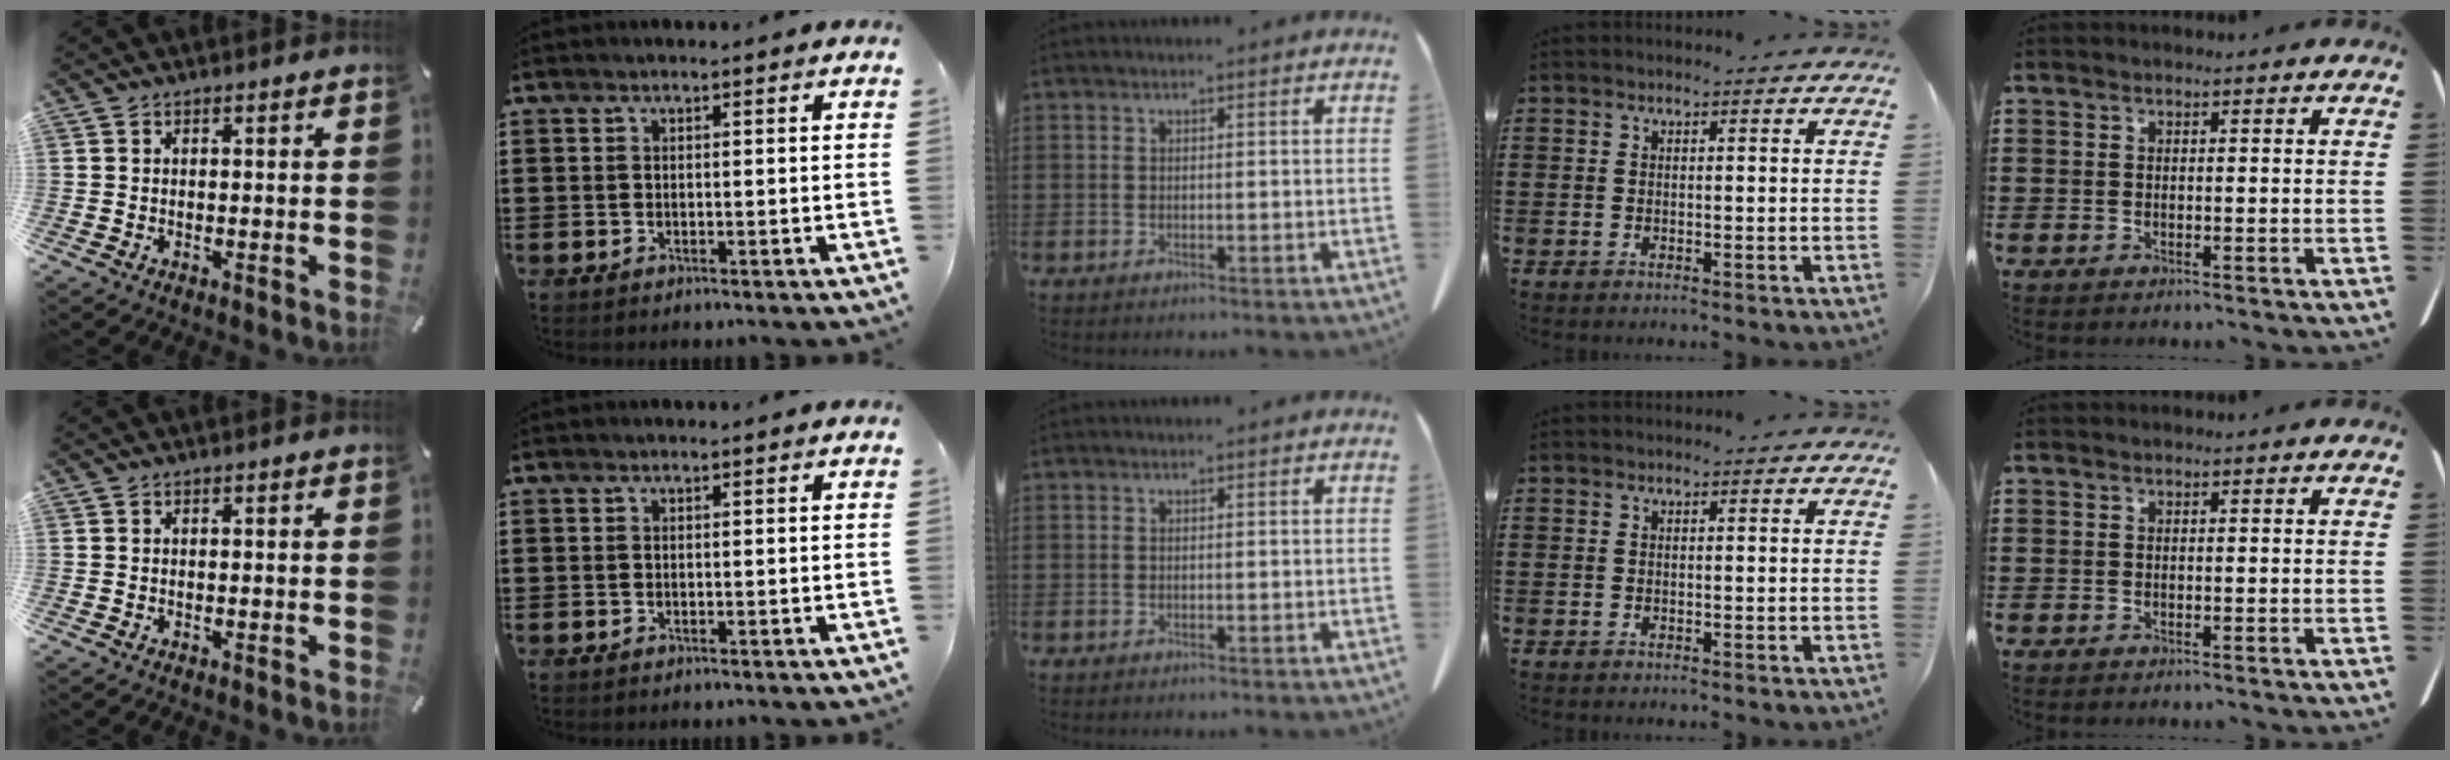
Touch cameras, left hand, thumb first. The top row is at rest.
{}